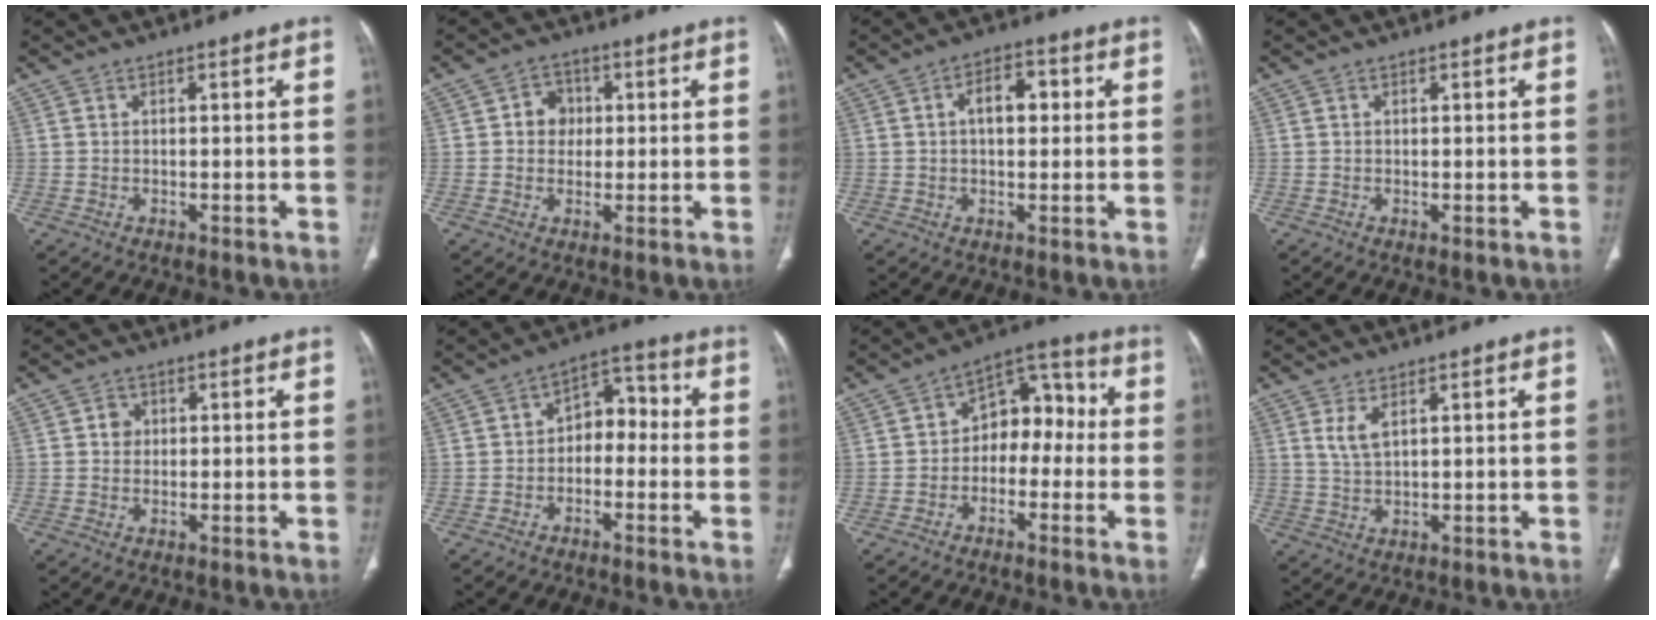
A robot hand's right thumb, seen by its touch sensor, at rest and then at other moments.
{"total": 4.8, "force": [0.6, 4.2, 2.2], "torque": [-0.005, 0.007, 0.004]}
{"total": 6.4, "force": [1.1, 3.7, 5.1], "torque": [-0.066, 0.015, 0.012]}
{"total": 0.0}
{"total": 2.1, "force": [0.4, 1.9, 0.8], "torque": [0.000, 0.002, 0.004]}
{"total": 7.0, "force": [-1.3, 4.9, 4.7], "torque": [-0.042, 0.041, -0.035]}
{"total": 9.9, "force": [-1.2, 6.9, 7.0], "torque": [-0.060, 0.048, -0.036]}
{"total": 3.4, "force": [1.7, 1.3, 2.6], "torque": [-0.057, -0.008, 0.042]}